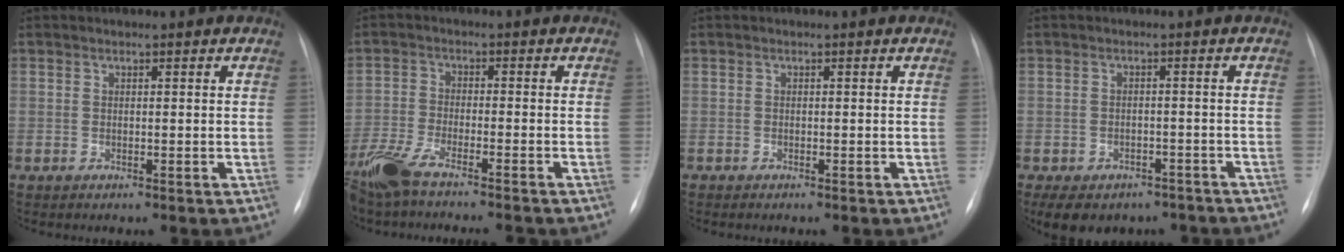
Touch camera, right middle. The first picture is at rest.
{"total": 10.1, "force": [-8.3, 1.1, 5.6], "torque": [-0.110, -0.020, -0.144]}
{"total": 0.0}
{"total": 14.1, "force": [-10.2, 8.3, 5.1], "torque": [-0.123, 0.001, -0.113]}